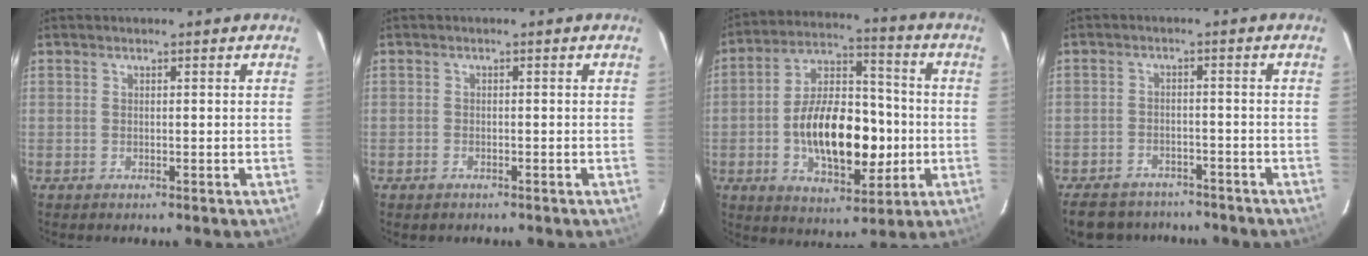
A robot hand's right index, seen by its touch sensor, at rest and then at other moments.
{"total": 1.2, "force": [-0.8, 0.8, 0.1], "torque": [-0.006, 0.002, -0.012]}
{"total": 18.3, "force": [-3.0, 9.9, 15.1], "torque": [-0.267, 0.018, -0.041]}
{"total": 13.3, "force": [-10.7, 6.6, 4.4], "torque": [-0.122, 0.014, -0.149]}